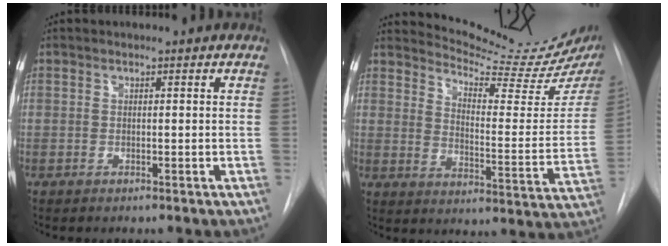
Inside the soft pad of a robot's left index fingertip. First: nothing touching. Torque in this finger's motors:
{"motor_torque": [0.87, -1.27, -0.26, -0.05]}